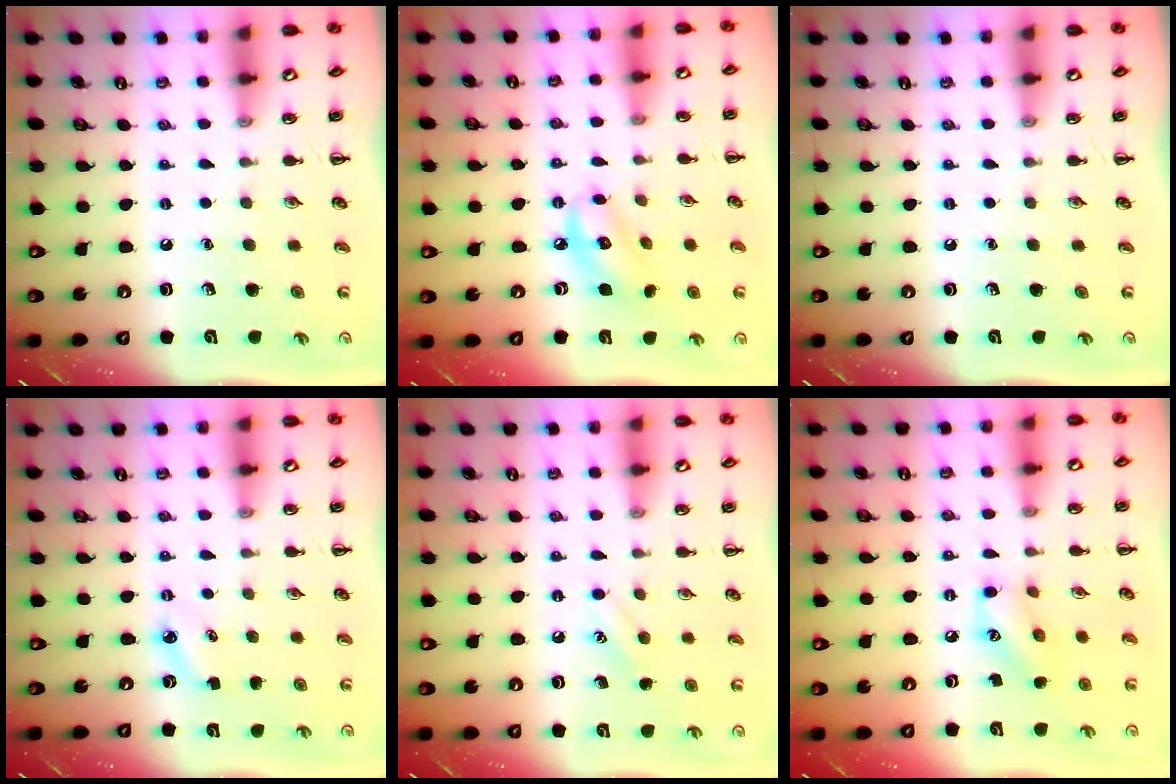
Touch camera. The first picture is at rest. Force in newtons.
{"total": 8.4, "press": 8.3, "slide": 0.6}
{"total": 0.0}
{"total": 3.2, "press": 3.1, "slide": 1.0}
{"total": 6.5, "press": 6.3, "slide": 1.8}
{"total": 9.3, "press": 9.3, "slide": 0.3}